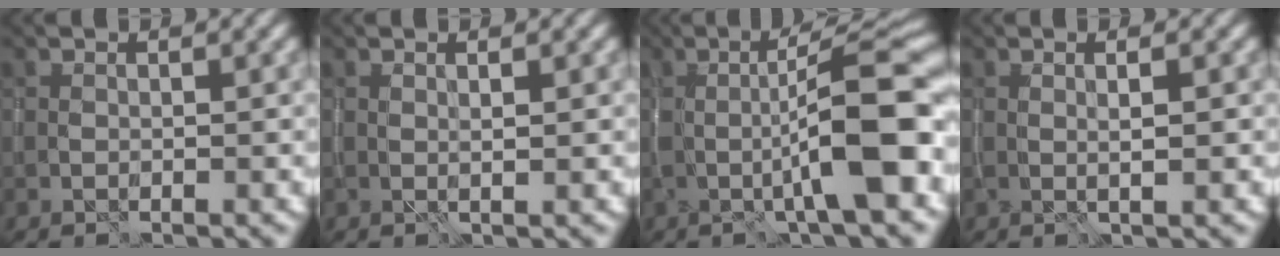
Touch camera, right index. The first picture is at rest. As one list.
[{"total": 0.8, "force": [0.3, 0.1, 0.7], "torque": [-0.013, 0.000, 0.005]}, {"total": 9.0, "force": [-1.0, 1.5, 8.8], "torque": [-0.121, 0.012, -0.021]}, {"total": 1.7, "force": [0.3, 0.3, 1.7], "torque": [-0.024, 0.003, 0.002]}]